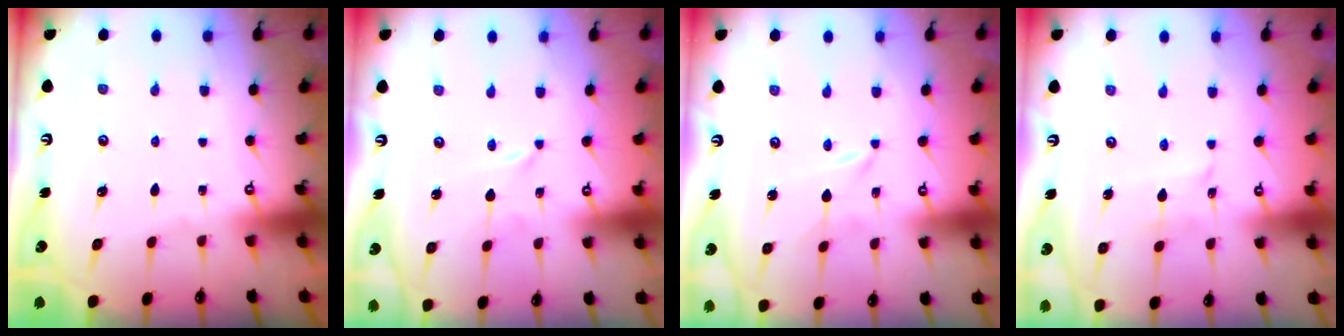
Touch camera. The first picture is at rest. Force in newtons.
{"total": 0.0}
{"total": 0.0}
{"total": 2.7, "press": 2.7, "slide": 0.3}